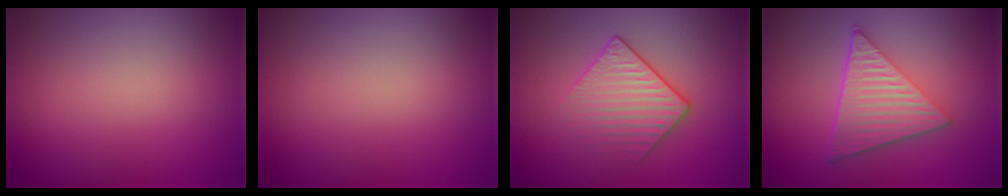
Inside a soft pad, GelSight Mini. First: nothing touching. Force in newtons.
{"total": 0.0}
{"total": 3.1, "press": 2.9, "slide": 1.2}
{"total": 6.7, "press": 4.5, "slide": 4.9}